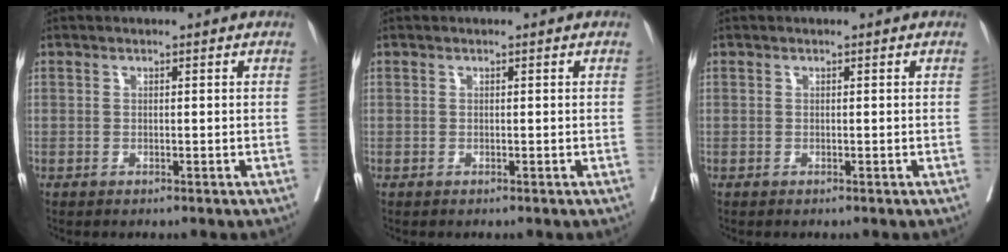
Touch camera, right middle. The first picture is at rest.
{"total": 0.0}
{"total": 0.0}